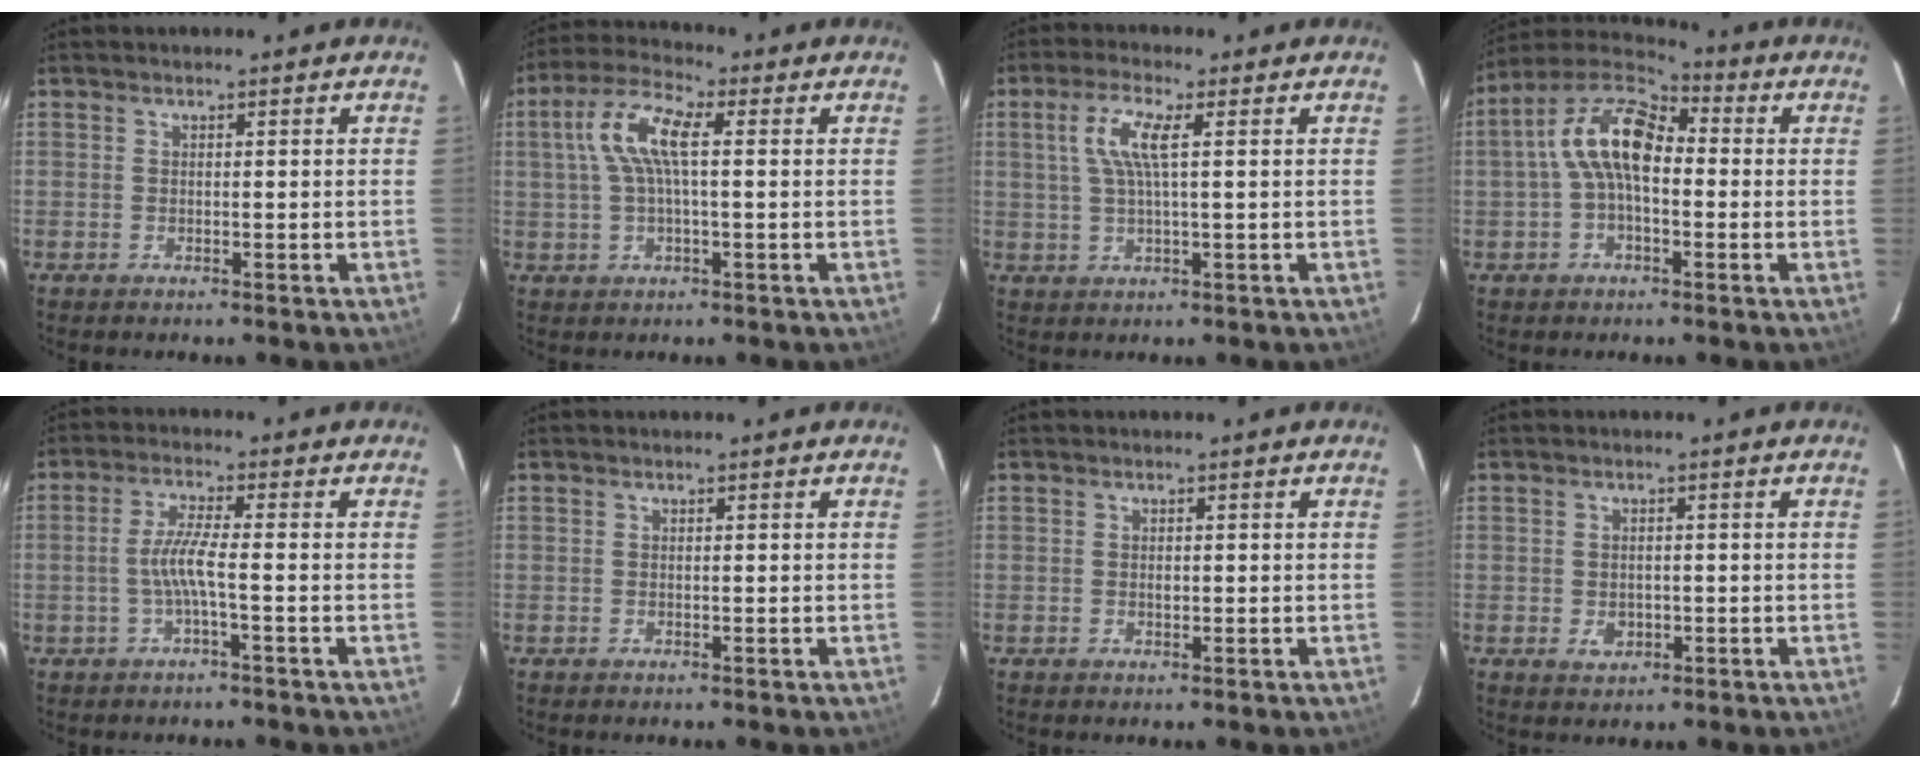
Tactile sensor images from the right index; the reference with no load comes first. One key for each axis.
{"total": 8.5, "fx": 1.3, "fy": 2.5, "fz": 8.0, "tx": -0.165, "ty": 0.019, "tz": 0.026}
{"total": 6.1, "fx": 1.6, "fy": 0.9, "fz": 5.9, "tx": -0.123, "ty": 0.008, "tz": 0.033}
{"total": 11.5, "fx": 0.1, "fy": 6.0, "fz": 9.9, "tx": -0.195, "ty": 0.033, "tz": -0.008}
{"total": 3.7, "fx": -1.5, "fy": -0.2, "fz": 3.4, "tx": -0.075, "ty": 0.005, "tz": -0.029}
{"total": 0.0}
{"total": 0.7, "fx": 0.0, "fy": 0.5, "fz": 0.5, "tx": -0.006, "ty": 0.000, "tz": 0.000}
{"total": 2.9, "fx": -0.7, "fy": 2.4, "fz": 1.6, "tx": -0.029, "ty": 0.000, "tz": -0.005}